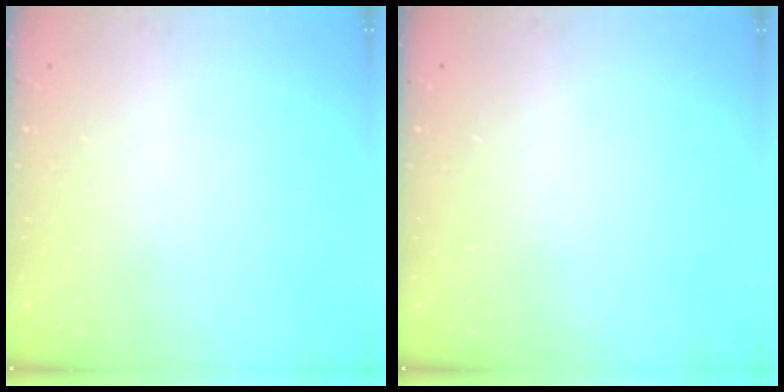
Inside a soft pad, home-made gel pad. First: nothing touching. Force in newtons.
{"total": 0.0}